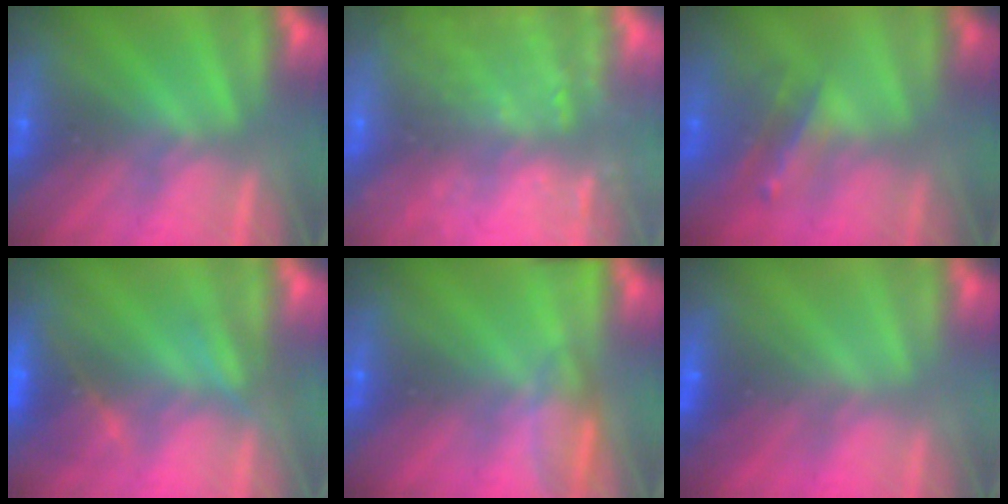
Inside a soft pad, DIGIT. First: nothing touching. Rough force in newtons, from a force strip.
{"total": 5.8}
{"total": 2.5}
{"total": 3.0}
{"total": 5.0}
{"total": 2.3}